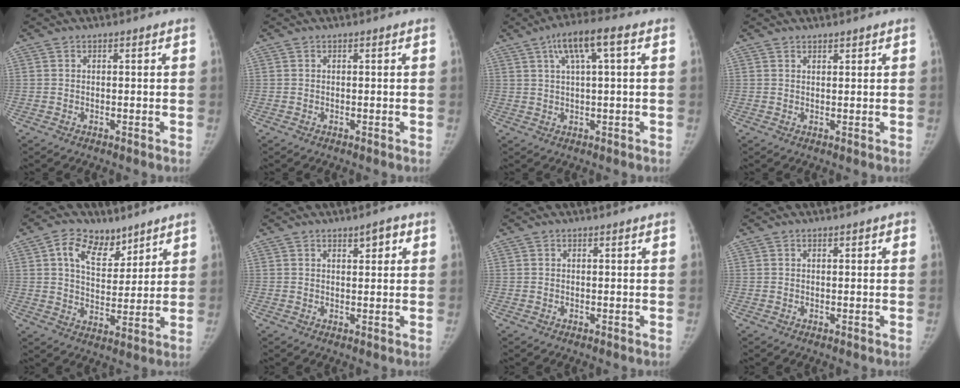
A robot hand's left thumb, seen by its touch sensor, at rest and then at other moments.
{"total": 0.0}
{"total": 7.9, "force": [2.9, 1.7, 7.1], "torque": [-0.136, 0.017, 0.048]}
{"total": 0.9, "force": [0.9, 0.3, 0.2], "torque": [0.004, -0.006, 0.014]}
{"total": 10.2, "force": [5.8, 6.3, 5.4], "torque": [-0.067, -0.028, 0.104]}
{"total": 2.8, "force": [1.4, 1.2, 2.1], "torque": [-0.019, -0.004, 0.020]}
{"total": 0.0}
{"total": 0.9, "force": [0.3, 0.5, 0.7], "torque": [-0.006, 0.002, 0.002]}